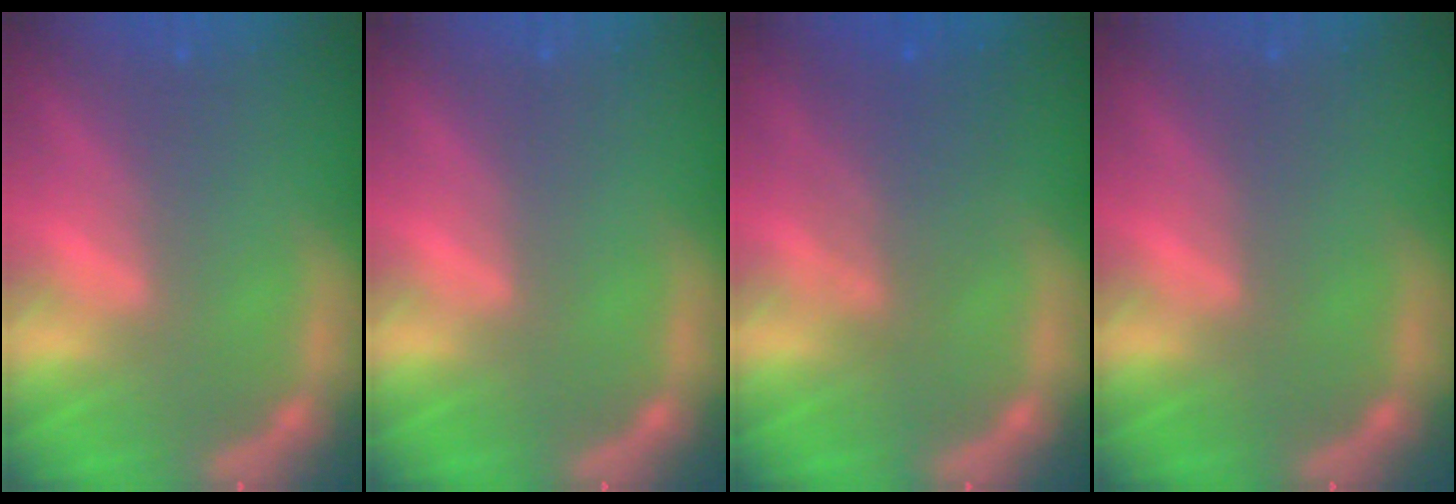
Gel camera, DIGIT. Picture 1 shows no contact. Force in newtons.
{"total": 0.0}
{"total": 4.6}
{"total": 0.0}